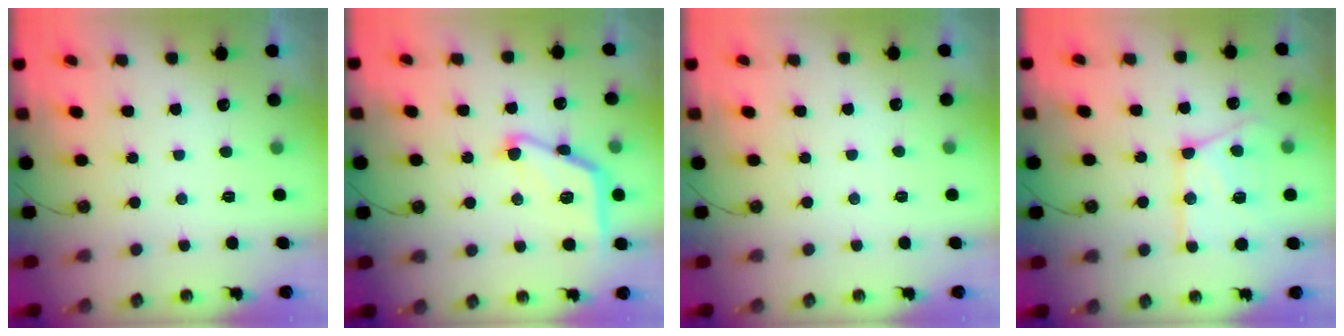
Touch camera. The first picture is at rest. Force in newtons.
{"total": 13.8, "press": 13.8, "slide": 0.4}
{"total": 2.0, "press": 1.9, "slide": 0.5}
{"total": 16.3, "press": 16.2, "slide": 1.7}